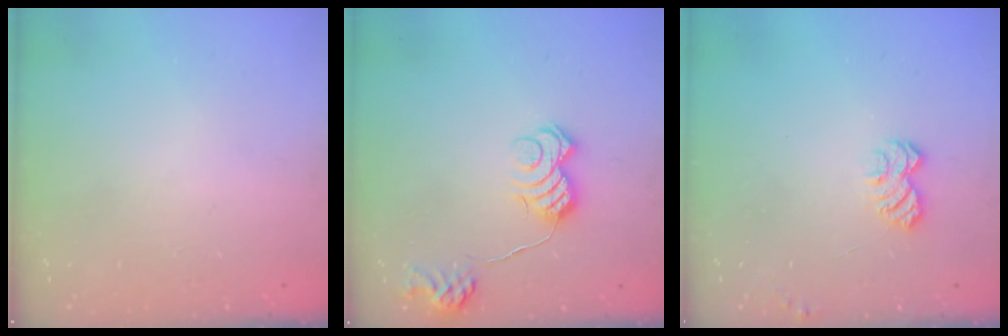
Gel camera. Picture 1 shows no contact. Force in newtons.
{"total": 13.0, "press": 13.0, "slide": 0.4}
{"total": 5.5, "press": 5.4, "slide": 0.5}